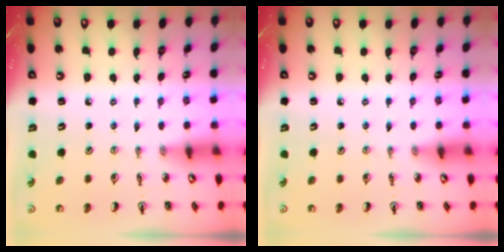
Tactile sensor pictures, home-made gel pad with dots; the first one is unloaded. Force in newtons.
{"total": 0.0}